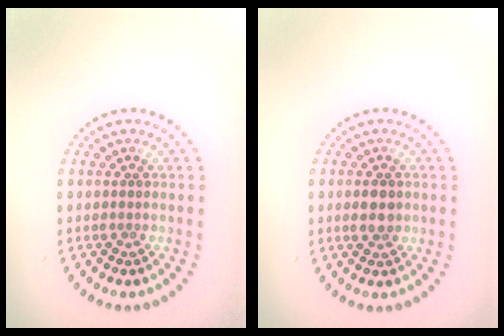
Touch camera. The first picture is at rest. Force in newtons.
{"total": 2.0, "press": 2.0, "slide": 0.2}